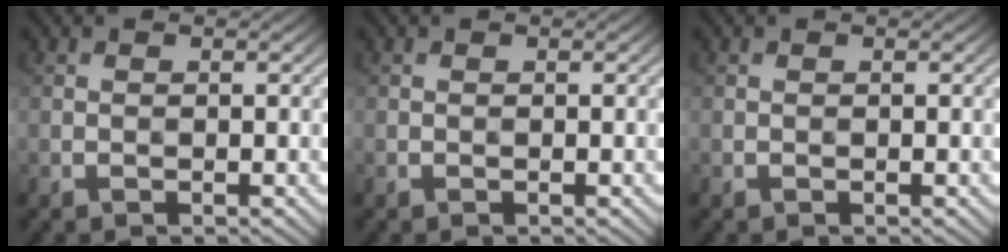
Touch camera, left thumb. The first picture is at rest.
{"total": 0.0}
{"total": 0.0}